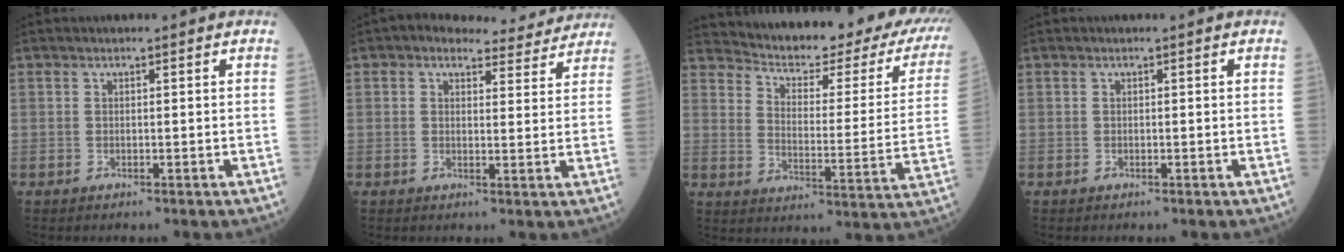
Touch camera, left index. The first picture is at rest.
{"total": 7.8, "force": [7.1, 2.9, 1.6], "torque": [-0.004, 0.009, 0.068]}
{"total": 24.4, "force": [21.8, 4.7, 9.8], "torque": [-0.134, -0.063, 0.259]}
{"total": 0.0}